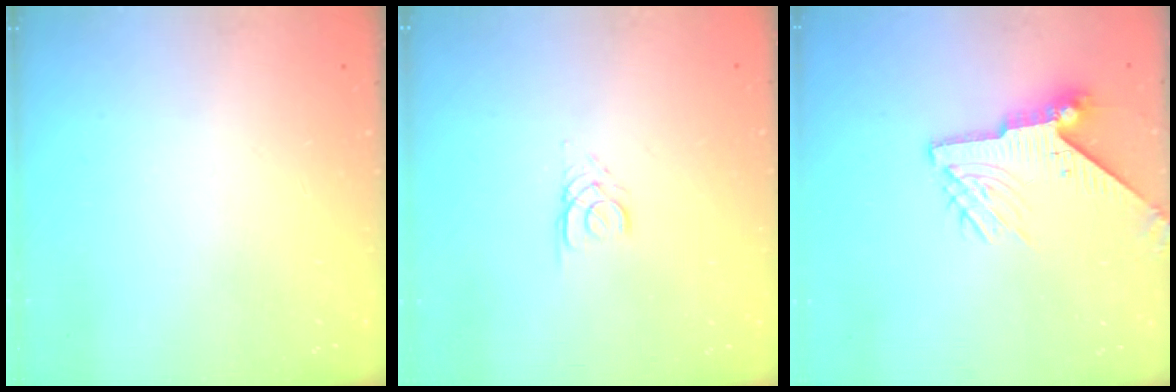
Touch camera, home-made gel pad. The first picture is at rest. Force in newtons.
{"total": 2.6, "press": 2.6, "slide": 0.3}
{"total": 9.0, "press": 9.0, "slide": 0.8}